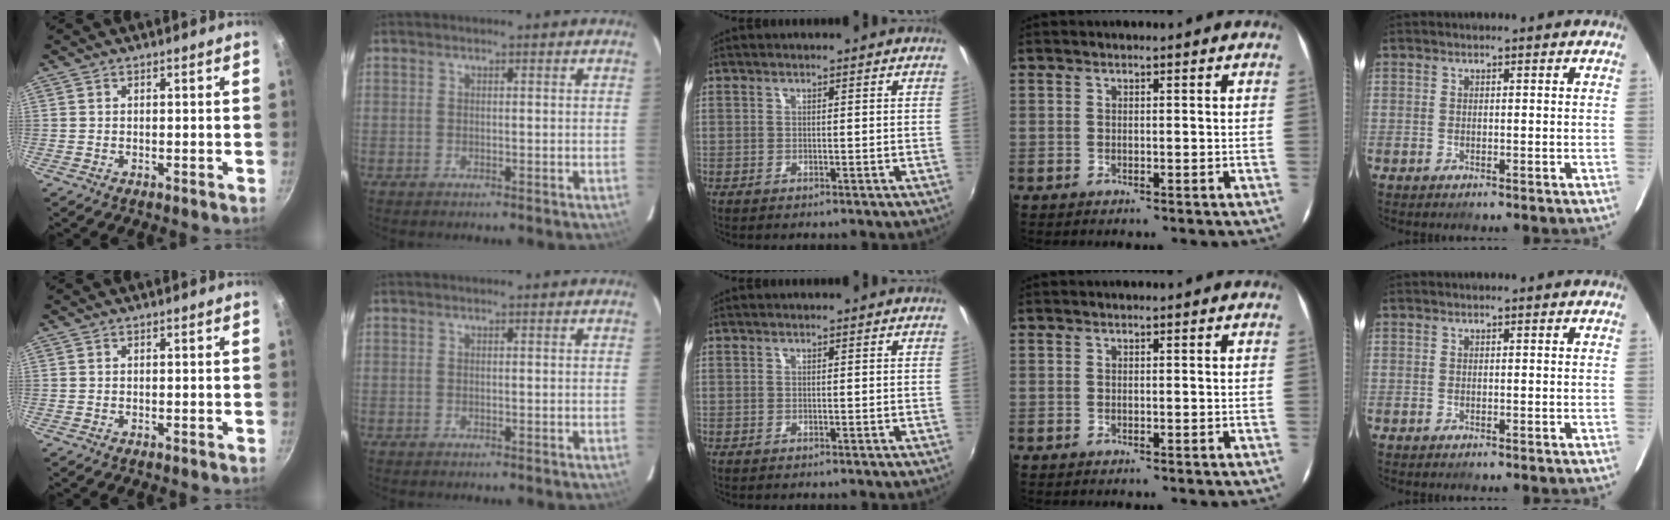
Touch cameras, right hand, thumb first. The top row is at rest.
{}